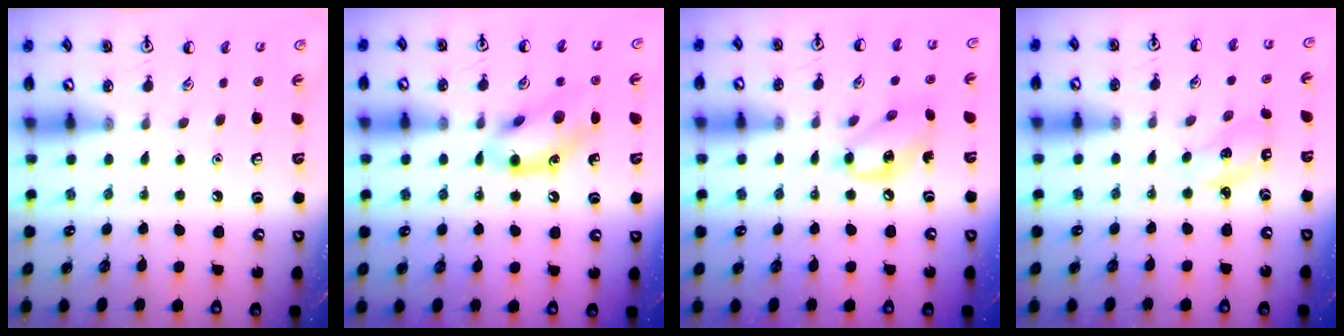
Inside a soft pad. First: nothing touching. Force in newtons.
{"total": 12.6, "press": 12.4, "slide": 2.4}
{"total": 9.3, "press": 9.1, "slide": 1.7}
{"total": 2.4, "press": 2.3, "slide": 0.5}